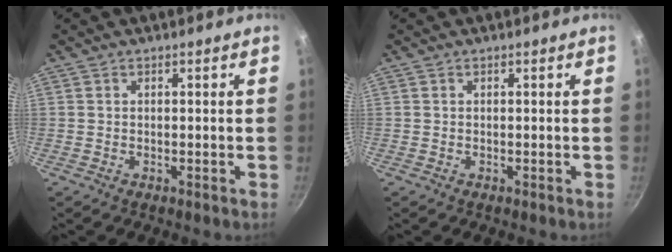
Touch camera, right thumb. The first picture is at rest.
{"total": 0.0}